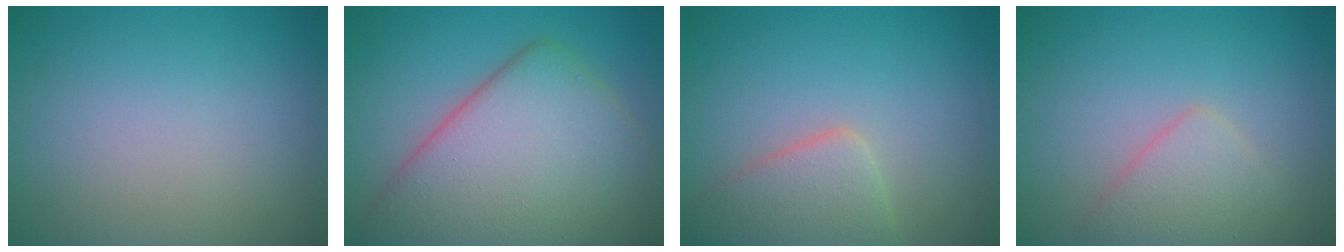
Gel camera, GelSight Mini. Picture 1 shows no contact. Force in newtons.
{"total": 10.7, "press": 10.7, "slide": 0.6}
{"total": 3.7, "press": 3.7, "slide": 0.3}
{"total": 2.7, "press": 2.7, "slide": 0.1}